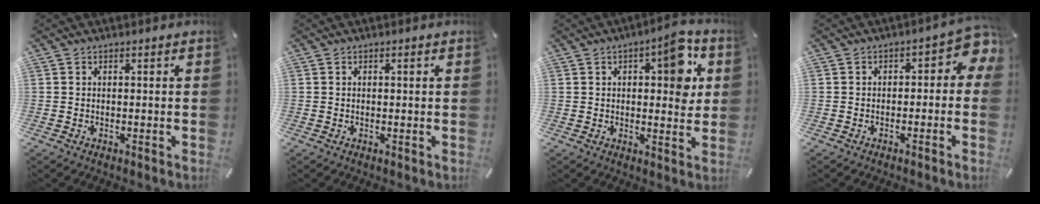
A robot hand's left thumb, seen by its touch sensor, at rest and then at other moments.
{"total": 0.5, "force": [0.1, 0.2, 0.5], "torque": [-0.010, 0.001, 0.000]}
{"total": 10.4, "force": [3.3, 4.6, 8.7], "torque": [-0.094, -0.017, 0.047]}
{"total": 4.9, "force": [0.0, 3.0, 3.9], "torque": [-0.053, -0.002, -0.010]}